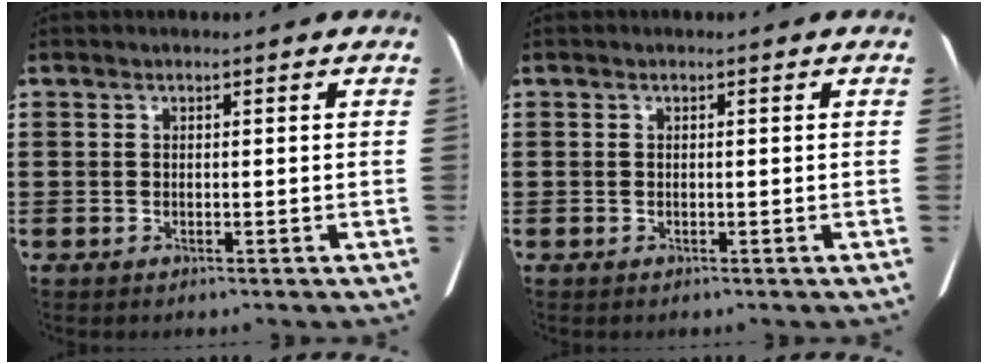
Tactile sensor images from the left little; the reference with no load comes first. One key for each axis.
{"total": 0.0}